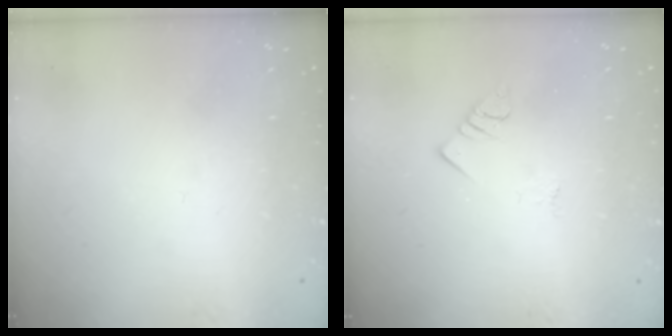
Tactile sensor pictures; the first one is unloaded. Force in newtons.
{"total": 3.1, "press": 3.1, "slide": 0.4}